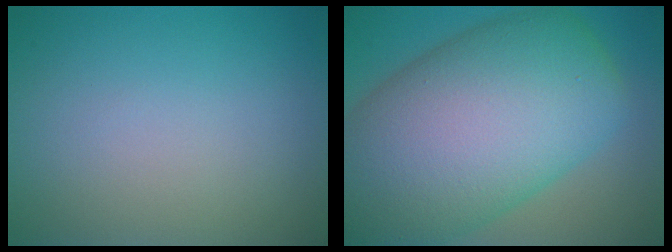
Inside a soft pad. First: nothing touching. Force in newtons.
{"total": 16.4, "press": 16.4, "slide": 0.4}